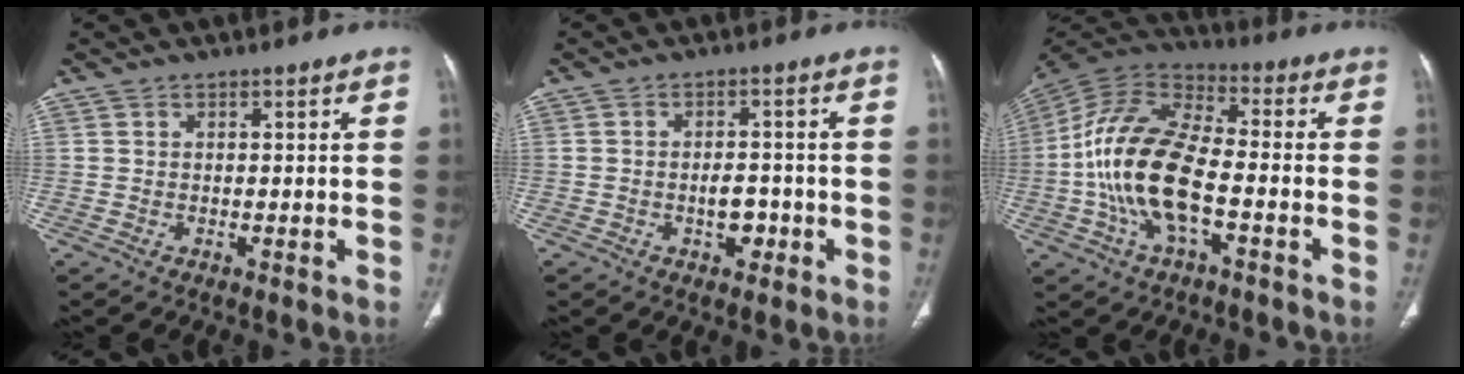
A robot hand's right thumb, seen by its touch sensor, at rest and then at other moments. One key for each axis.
{"total": 3.7, "fx": -1.4, "fy": 2.4, "fz": 2.5, "tx": -0.023, "ty": 0.017, "tz": -0.018}
{"total": 17.8, "fx": -3.9, "fy": 8.3, "fz": 15.2, "tx": -0.306, "ty": 0.036, "tz": -0.075}